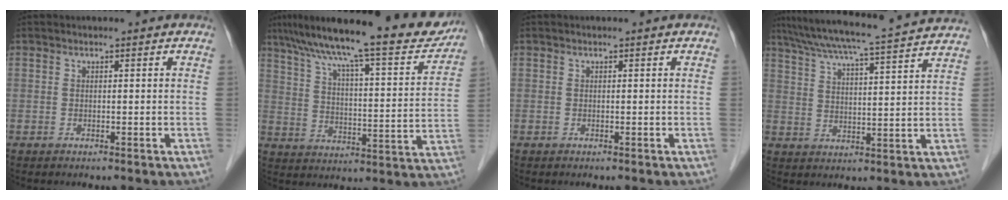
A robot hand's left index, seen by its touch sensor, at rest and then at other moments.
{"total": 23.3, "force": [19.5, 2.9, 12.5], "torque": [-0.204, 0.000, 0.274]}
{"total": 0.0}
{"total": 20.7, "force": [18.6, -0.3, 9.2], "torque": [-0.165, 0.003, 0.248]}